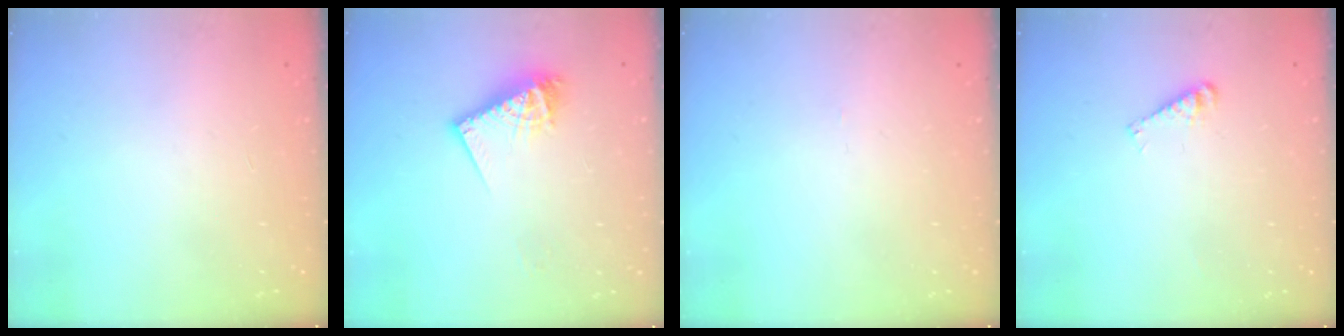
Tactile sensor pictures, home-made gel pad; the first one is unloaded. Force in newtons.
{"total": 10.3, "press": 10.3, "slide": 1.0}
{"total": 0.0}
{"total": 4.6, "press": 4.6, "slide": 0.6}